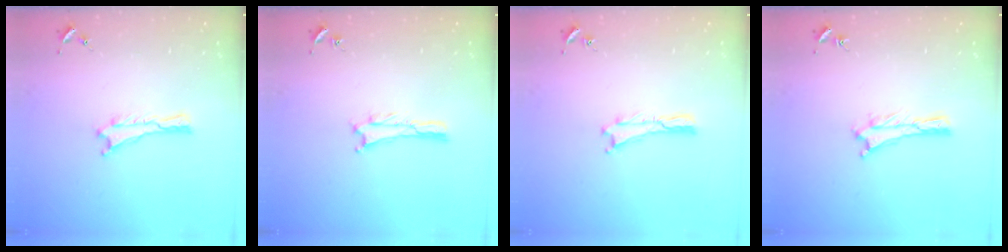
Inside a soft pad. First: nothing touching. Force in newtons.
{"total": 0.0}
{"total": 0.0}
{"total": 0.0}